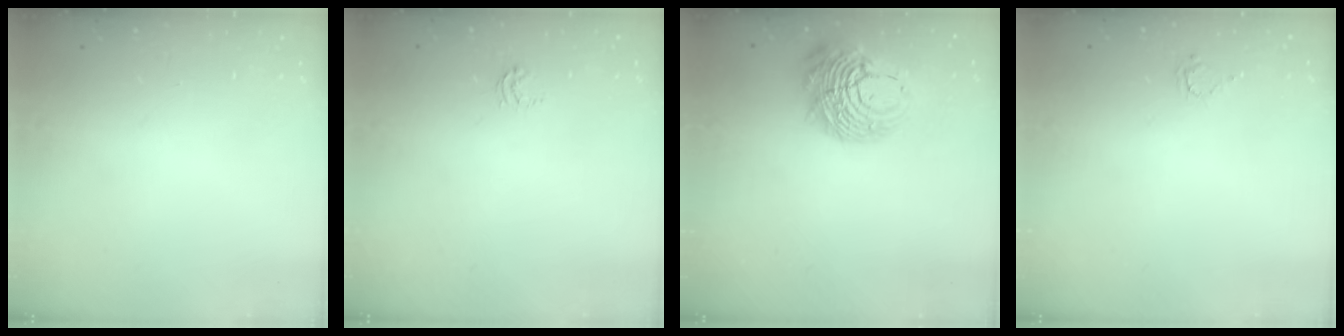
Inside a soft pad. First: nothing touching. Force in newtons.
{"total": 3.2, "press": 3.1, "slide": 0.7}
{"total": 16.9, "press": 16.8, "slide": 1.7}
{"total": 2.9, "press": 2.9, "slide": 0.4}